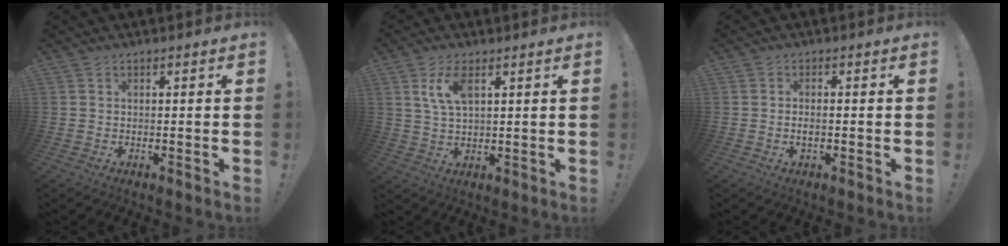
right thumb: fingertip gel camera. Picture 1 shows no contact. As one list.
[{"total": 6.6, "force": [3.0, 2.8, 5.2], "torque": [-0.095, -0.005, 0.052]}, {"total": 1.7, "force": [-0.4, 0.6, 1.6], "torque": [-0.034, 0.007, -0.007]}]